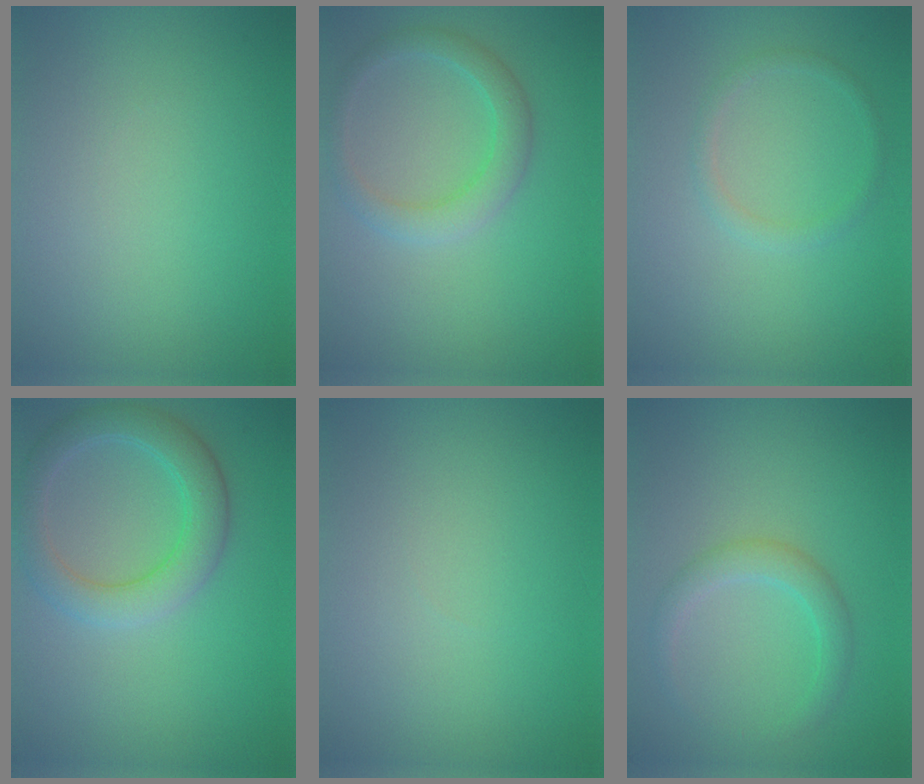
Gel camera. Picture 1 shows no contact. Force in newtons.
{"total": 2.9, "press": 2.9, "slide": 0.1}
{"total": 1.2, "press": 1.2, "slide": 0.0}
{"total": 4.5, "press": 4.5, "slide": 0.3}
{"total": 0.0}
{"total": 2.3, "press": 2.2, "slide": 0.1}